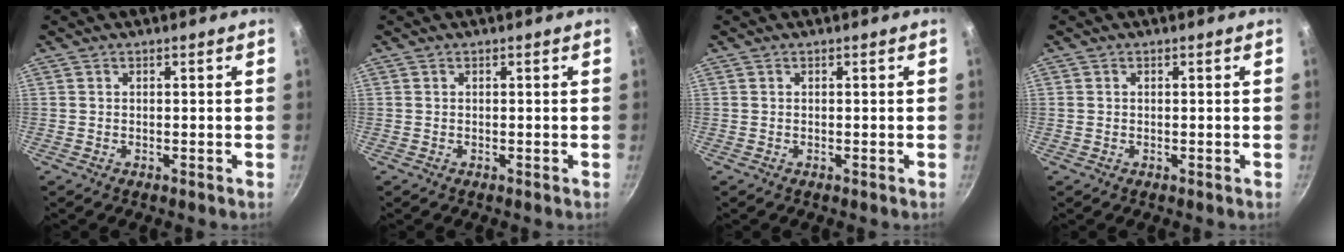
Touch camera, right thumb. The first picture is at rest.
{"total": 0.0}
{"total": 0.0}
{"total": 0.0}